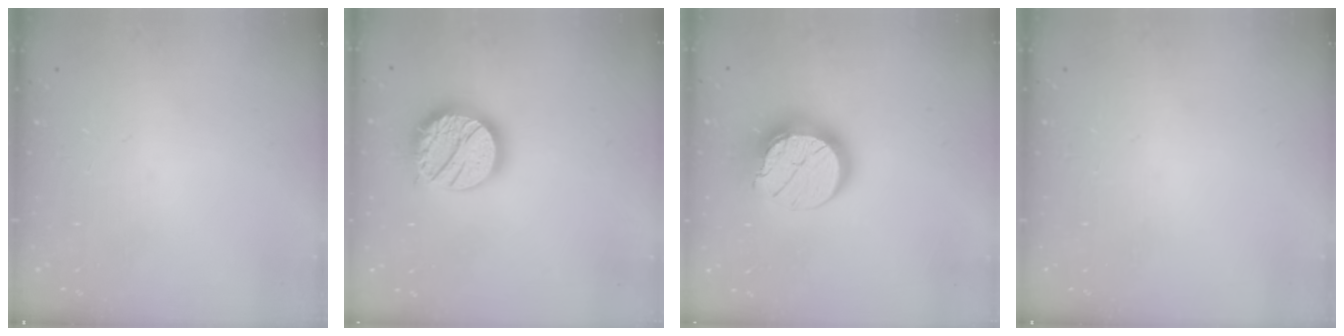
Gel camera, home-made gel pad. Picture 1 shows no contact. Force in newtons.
{"total": 18.8, "press": 18.7, "slide": 1.2}
{"total": 14.8, "press": 14.8, "slide": 1.2}
{"total": 0.0}